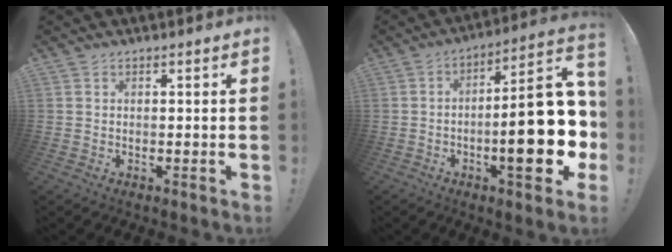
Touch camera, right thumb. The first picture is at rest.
{"total": 23.4, "force": [-3.6, 6.9, 22.0], "torque": [-0.300, 0.012, -0.050]}